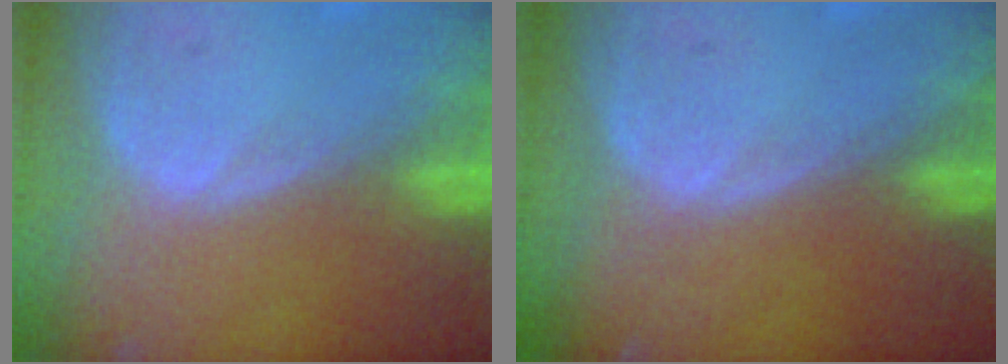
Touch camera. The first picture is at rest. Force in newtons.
{"total": 0.0}